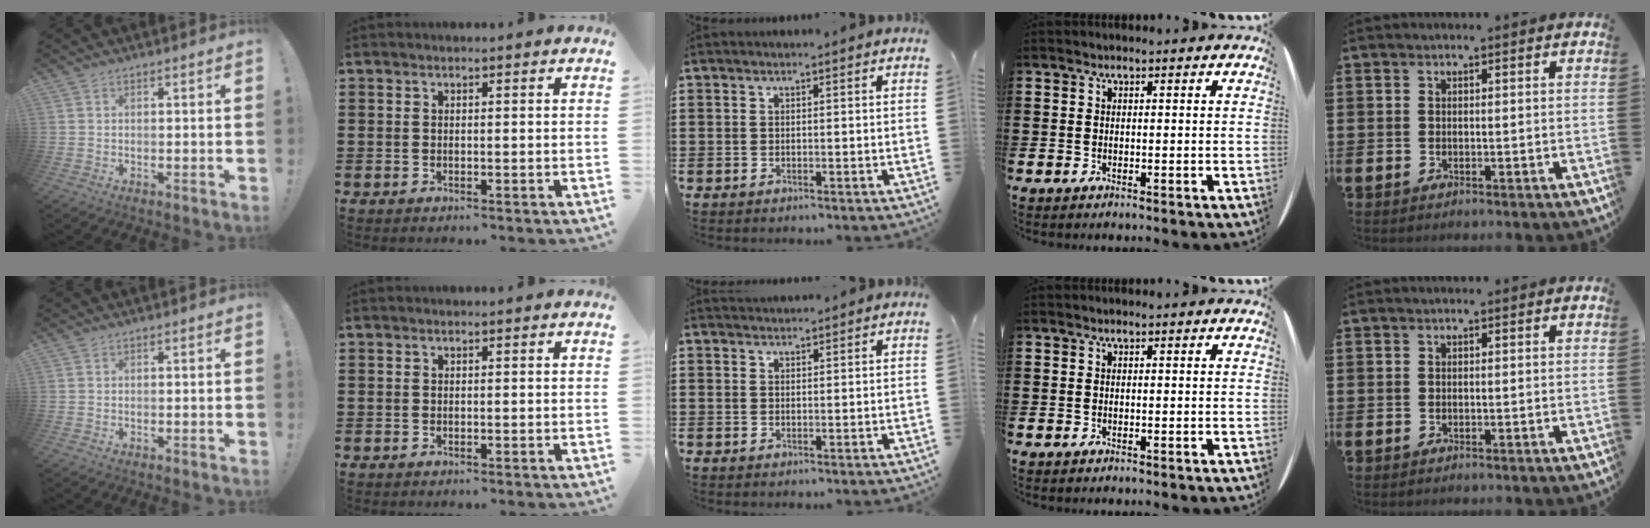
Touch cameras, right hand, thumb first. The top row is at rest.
{"middle": {"total": 1.2, "force": [1.2, 0.3, -0.1], "torque": [-0.002, 0.002, 0.023]}}